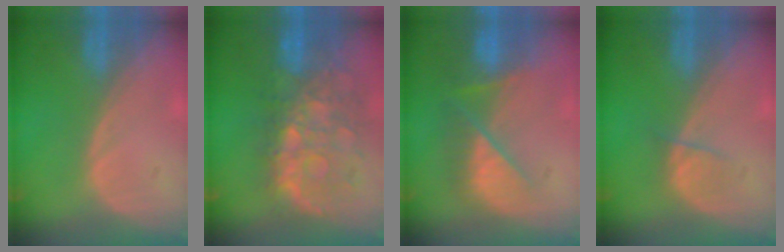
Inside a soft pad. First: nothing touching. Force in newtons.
{"total": 11.2, "press": 9.8, "slide": 5.5}
{"total": 8.7, "press": 7.6, "slide": 4.3}
{"total": 1.9, "press": 1.9, "slide": 0.4}